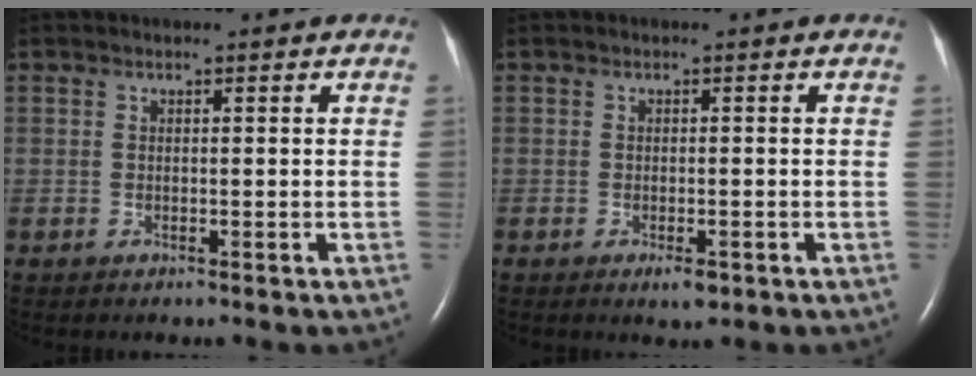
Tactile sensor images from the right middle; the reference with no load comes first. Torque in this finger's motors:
{"motor_torque": [0.55, -0.24, 0.05, 0.02]}